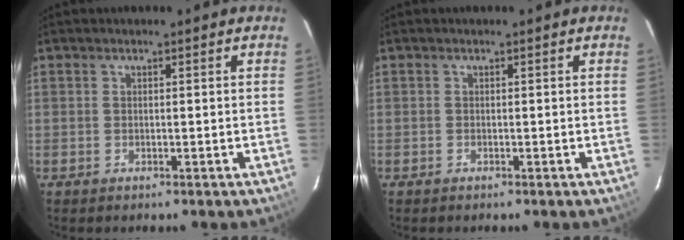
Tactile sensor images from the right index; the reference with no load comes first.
{"total": 0.0}